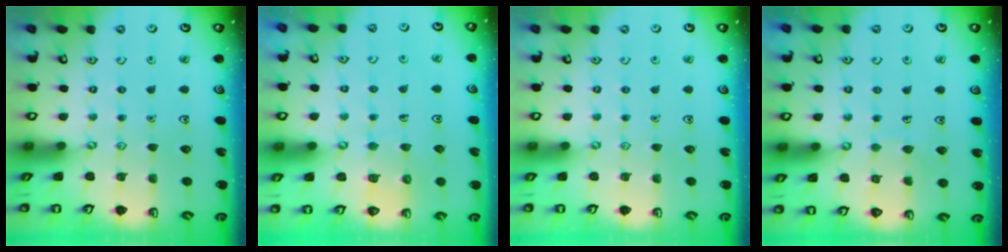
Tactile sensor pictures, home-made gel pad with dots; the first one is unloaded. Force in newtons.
{"total": 6.4, "press": 6.4, "slide": 0.5}
{"total": 0.0}
{"total": 4.0, "press": 4.0, "slide": 0.3}